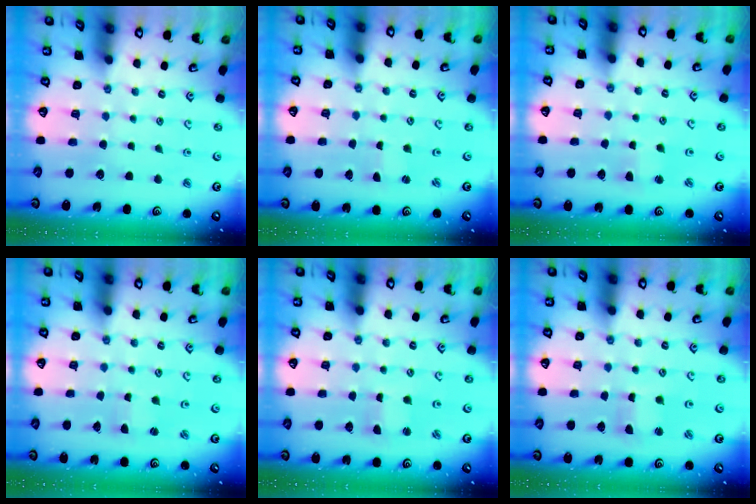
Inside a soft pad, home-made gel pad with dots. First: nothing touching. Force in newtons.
{"total": 0.0}
{"total": 1.5, "press": 1.4, "slide": 0.4}
{"total": 2.0, "press": 2.0, "slide": 0.4}
{"total": 0.7, "press": 0.7, "slide": 0.2}
{"total": 1.5, "press": 1.5, "slide": 0.2}